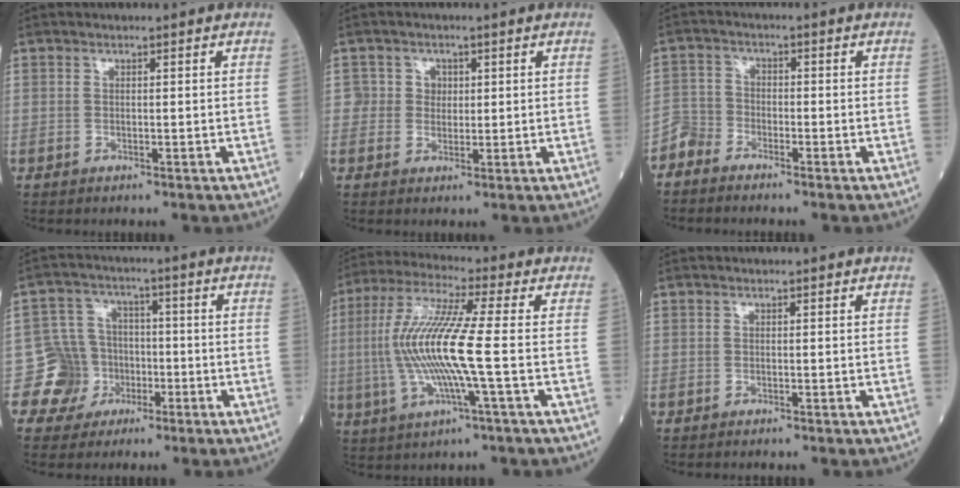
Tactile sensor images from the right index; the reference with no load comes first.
{"total": 2.6, "force": [0.6, 2.5, 0.2], "torque": [0.010, 0.005, 0.007]}
{"total": 3.2, "force": [-2.9, 1.2, -0.4], "torque": [0.008, -0.004, -0.065]}
{"total": 6.8, "force": [-2.6, 6.2, -0.1], "torque": [0.015, 0.018, -0.041]}
{"total": 13.0, "force": [-1.2, 0.0, 12.9], "torque": [-0.277, 0.004, -0.032]}
{"total": 0.0}